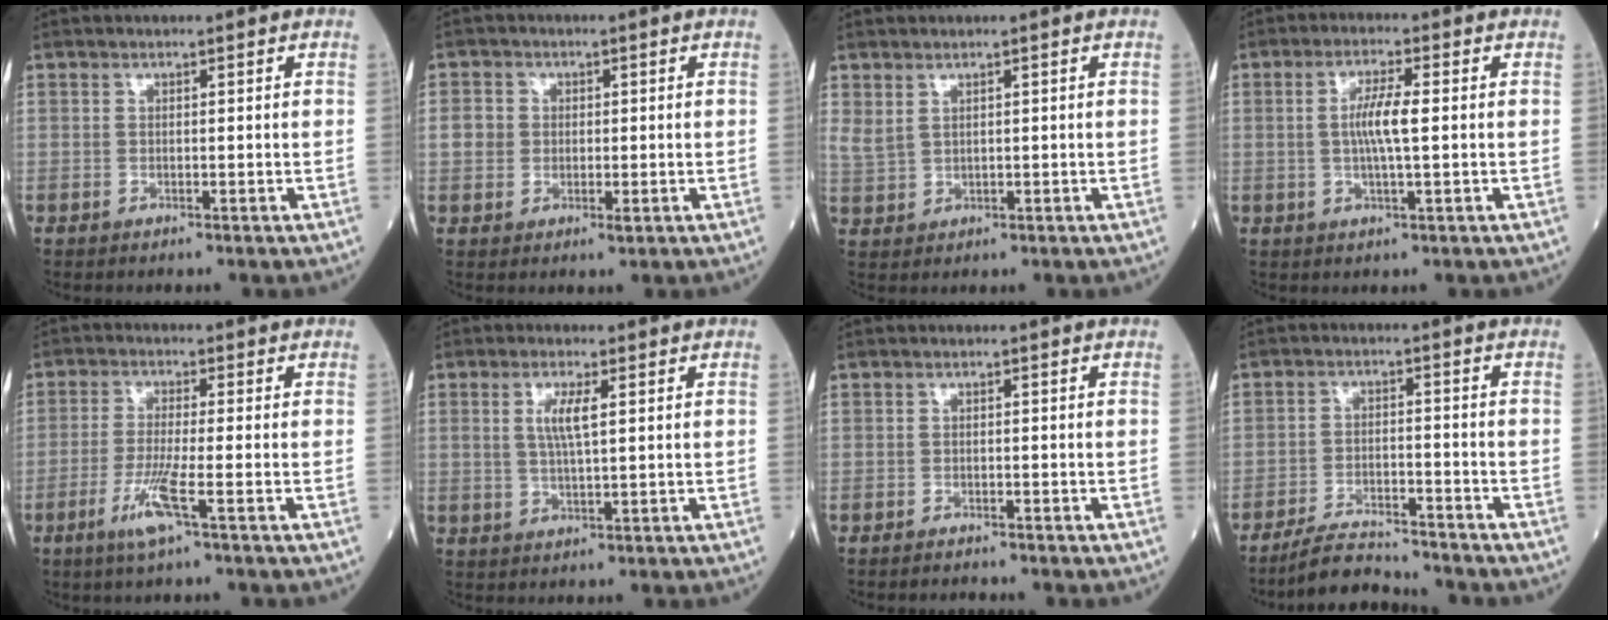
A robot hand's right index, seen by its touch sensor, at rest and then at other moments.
{"total": 3.3, "force": [0.1, 2.8, 1.8], "torque": [-0.034, 0.005, -0.002]}
{"total": 2.5, "force": [1.6, 1.1, 1.6], "torque": [-0.042, 0.001, 0.045]}
{"total": 5.2, "force": [0.2, 0.3, 5.2], "torque": [-0.101, 0.001, 0.002]}
{"total": 5.6, "force": [-2.6, -0.8, 4.9], "torque": [-0.104, -0.015, -0.053]}
{"total": 4.0, "force": [1.1, 0.5, 3.8], "torque": [-0.079, 0.000, 0.021]}
{"total": 1.3, "force": [-1.3, 0.0, -0.1], "torque": [-0.002, -0.005, -0.021]}
{"total": 7.3, "force": [-7.2, 0.4, 1.6], "torque": [-0.029, -0.011, -0.129]}